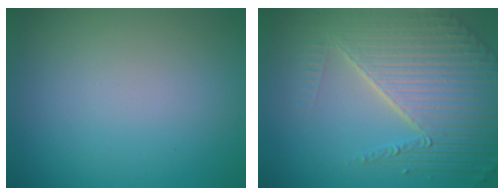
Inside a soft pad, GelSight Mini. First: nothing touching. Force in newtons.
{"total": 8.7, "press": 5.8, "slide": 6.5}